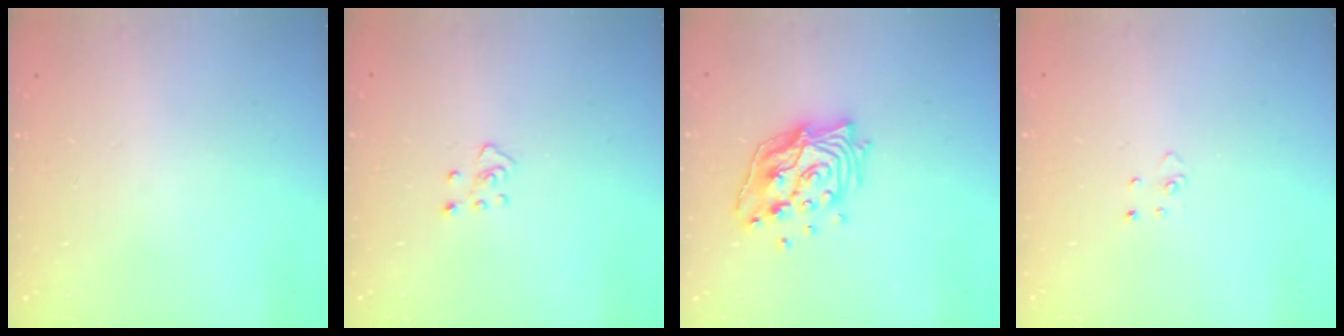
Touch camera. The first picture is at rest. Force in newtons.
{"total": 3.5, "press": 3.4, "slide": 0.6}
{"total": 14.9, "press": 14.8, "slide": 1.4}
{"total": 2.9, "press": 2.9, "slide": 0.2}